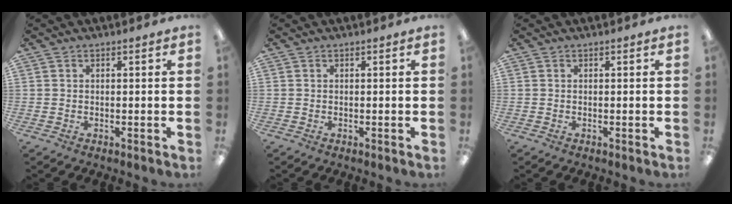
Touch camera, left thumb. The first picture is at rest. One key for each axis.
{"total": 0.0}
{"total": 0.0}